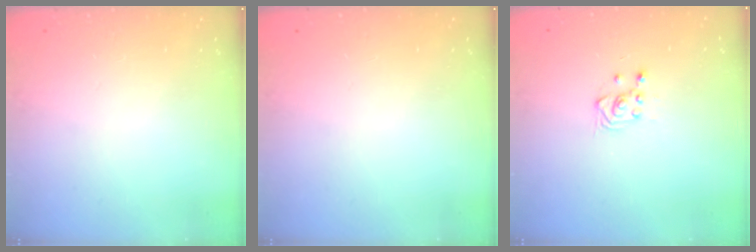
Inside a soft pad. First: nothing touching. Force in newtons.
{"total": 0.0}
{"total": 3.0, "press": 2.8, "slide": 1.0}